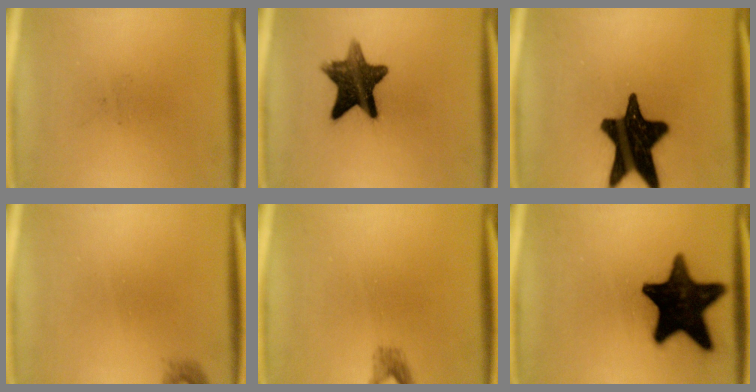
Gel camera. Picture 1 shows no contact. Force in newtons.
{"total": 11.8}
{"total": 19.6}
{"total": 0.9}
{"total": 1.5}
{"total": 19.1}